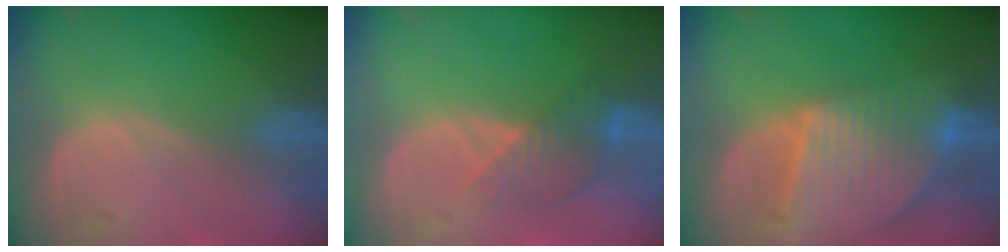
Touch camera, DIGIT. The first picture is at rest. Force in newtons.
{"total": 4.2, "press": 4.2, "slide": 0.4}
{"total": 9.5, "press": 8.2, "slide": 4.8}